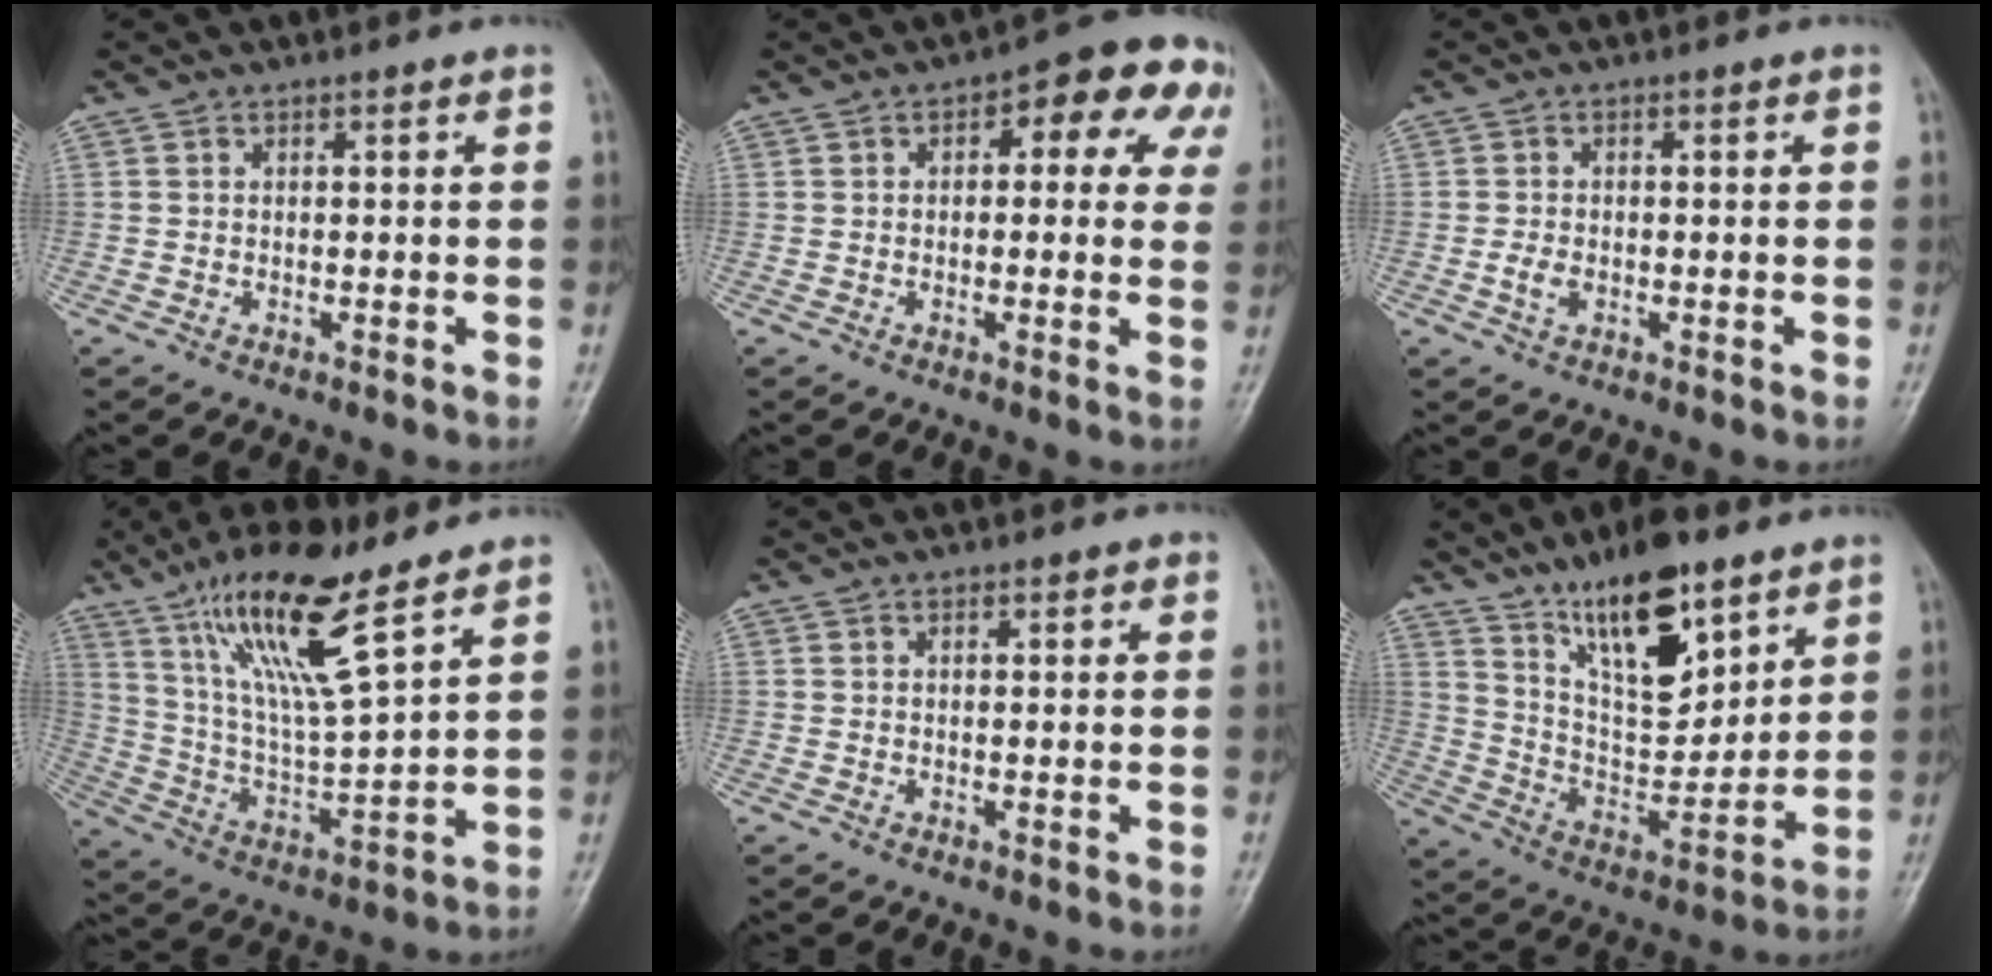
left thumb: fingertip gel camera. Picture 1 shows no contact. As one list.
[{"total": 12.5, "force": [4.5, 6.2, 9.8], "torque": [-0.064, 0.021, 0.044]}, {"total": 2.5, "force": [-0.7, 1.5, 1.8], "torque": [-0.036, 0.005, -0.014]}, {"total": 17.4, "force": [10.9, 3.3, 13.2], "torque": [-0.240, -0.050, 0.213]}, {"total": 1.6, "force": [0.6, 0.7, 1.3], "torque": [-0.015, 0.002, 0.007]}, {"total": 17.5, "force": [11.1, 6.7, 11.7], "torque": [-0.159, -0.065, 0.205]}]